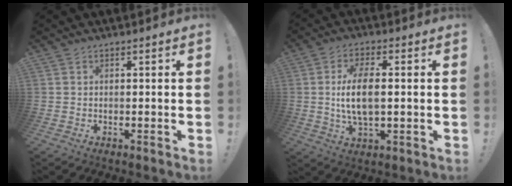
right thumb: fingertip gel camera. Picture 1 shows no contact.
{"total": 10.3, "force": [0.3, 4.4, 9.2], "torque": [-0.172, -0.005, 0.000]}